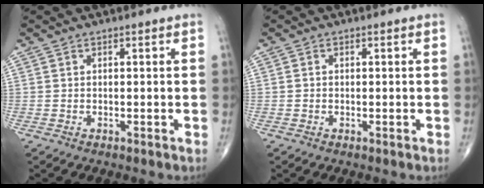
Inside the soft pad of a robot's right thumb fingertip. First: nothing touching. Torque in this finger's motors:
{"motor_torque": [-0.19, 0.07, -0.30, -0.17, 0.04]}